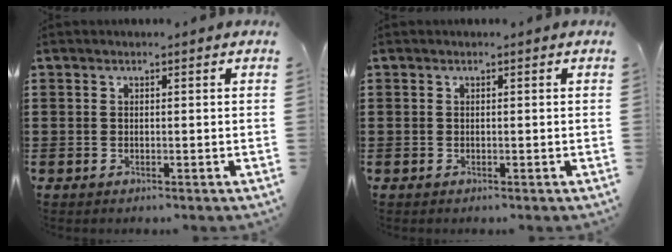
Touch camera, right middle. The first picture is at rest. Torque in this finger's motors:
{"motor_torque": [0.07, -0.05, 0.05, 0.01]}